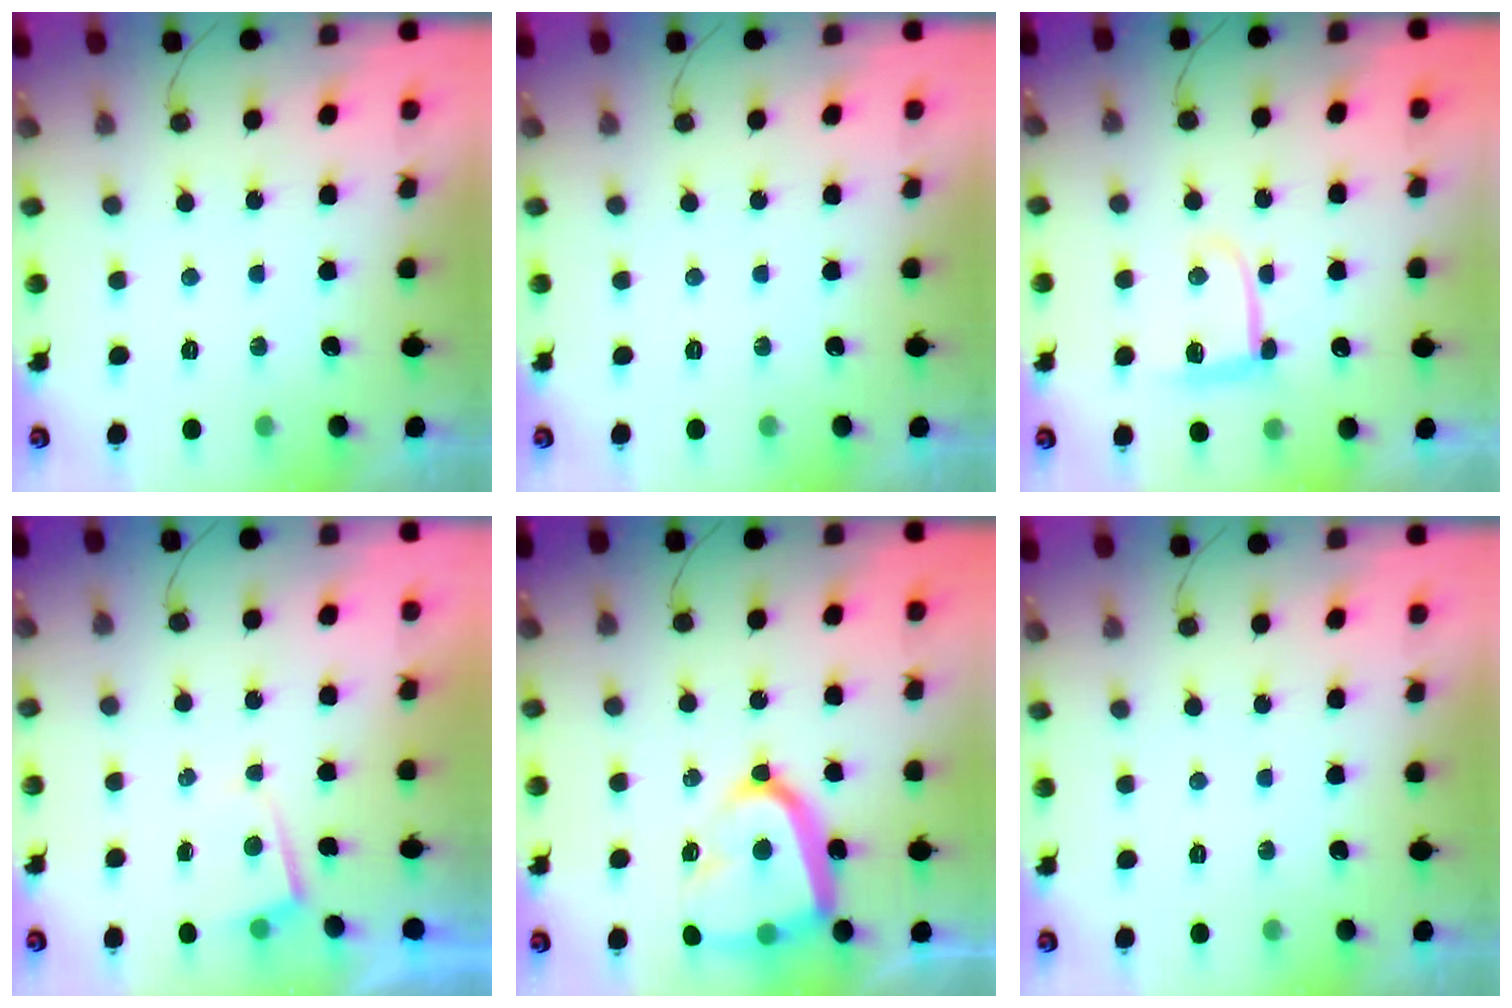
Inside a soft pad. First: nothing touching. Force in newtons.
{"total": 0.0}
{"total": 8.0, "press": 7.9, "slide": 0.4}
{"total": 1.0, "press": 1.0, "slide": 0.3}
{"total": 18.0, "press": 17.9, "slide": 1.6}
{"total": 0.0}